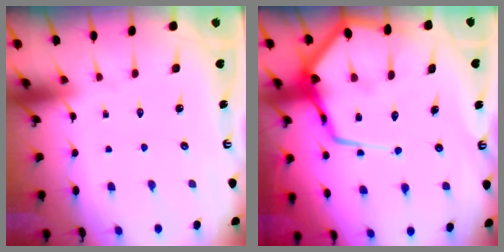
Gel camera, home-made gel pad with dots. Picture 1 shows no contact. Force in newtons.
{"total": 15.3, "press": 15.3, "slide": 1.6}